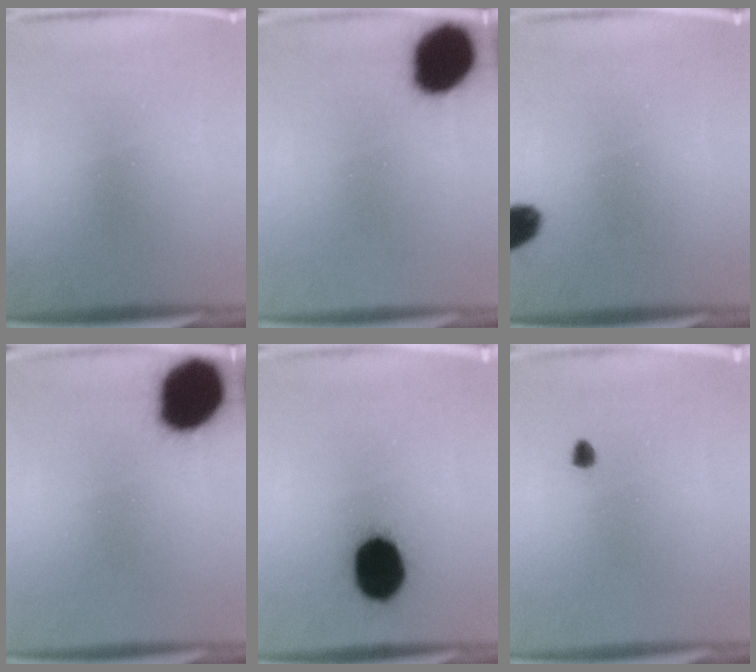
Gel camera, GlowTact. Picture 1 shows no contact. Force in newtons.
{"total": 16.5}
{"total": 5.4}
{"total": 19.0}
{"total": 16.7}
{"total": 0.9}